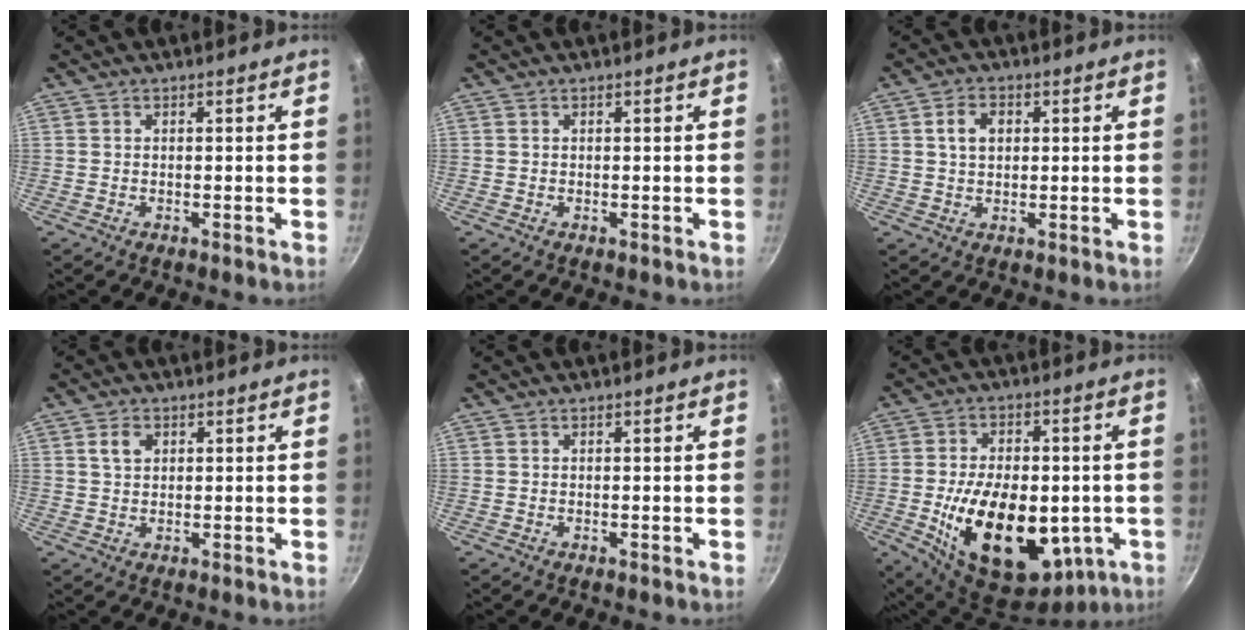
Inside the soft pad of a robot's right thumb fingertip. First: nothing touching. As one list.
[{"total": 0.0}, {"total": 4.6, "force": [1.1, 3.2, 3.1], "torque": [-0.039, 0.004, 0.017]}, {"total": 3.2, "force": [1.2, 2.3, 1.9], "torque": [-0.024, 0.001, 0.021]}, {"total": 0.0}, {"total": 24.1, "force": [-4.6, 14.5, 18.6], "torque": [-0.292, 0.002, -0.052]}]